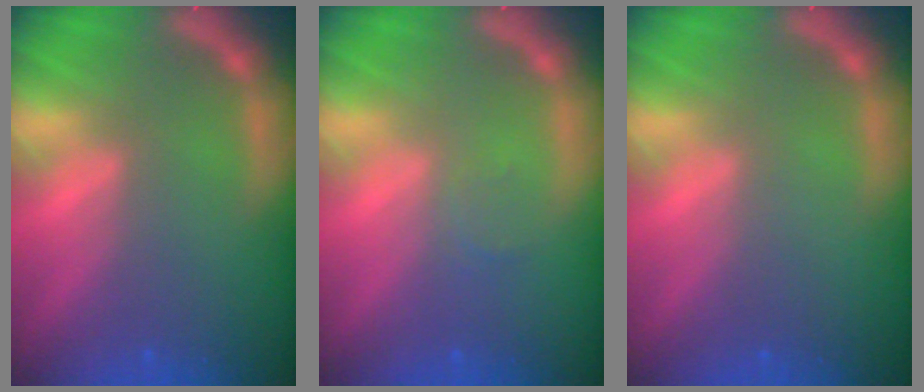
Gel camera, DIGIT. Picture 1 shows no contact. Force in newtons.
{"total": 1.0}
{"total": 0.0}